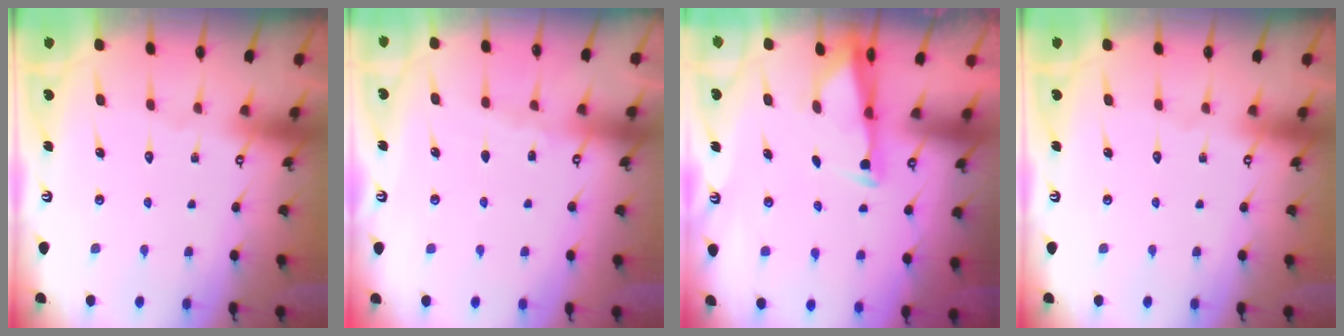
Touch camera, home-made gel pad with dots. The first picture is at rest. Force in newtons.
{"total": 3.0, "press": 3.0, "slide": 0.4}
{"total": 2.9, "press": 2.8, "slide": 0.8}
{"total": 0.0}